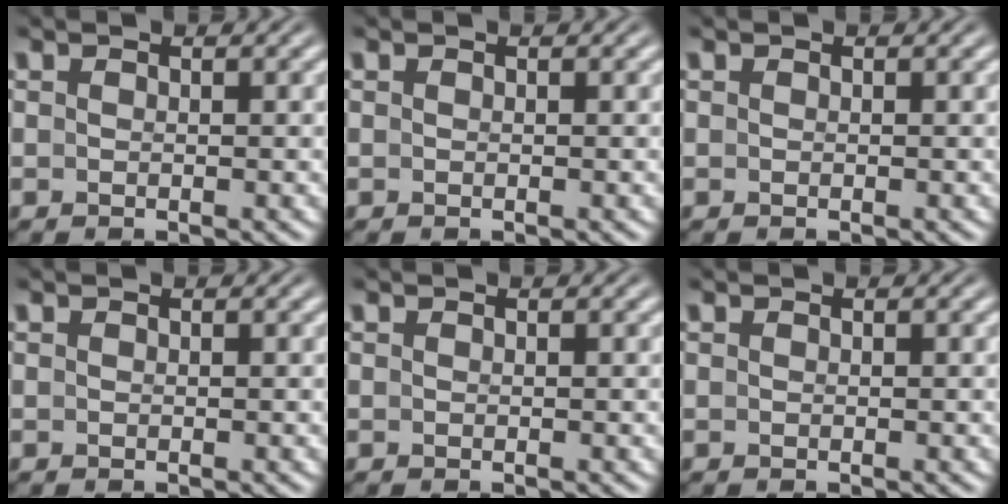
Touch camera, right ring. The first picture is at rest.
{"total": 0.0}
{"total": 0.0}
{"total": 0.0}
{"total": 0.0}
{"total": 0.0}